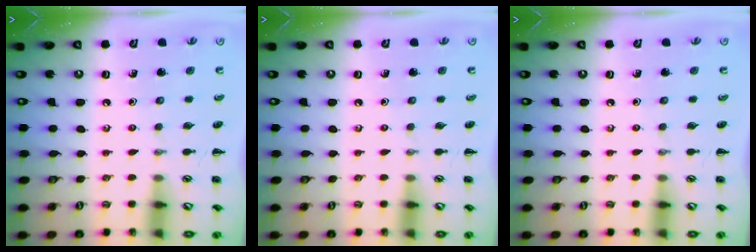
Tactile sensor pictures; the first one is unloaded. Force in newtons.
{"total": 0.0}
{"total": 0.0}